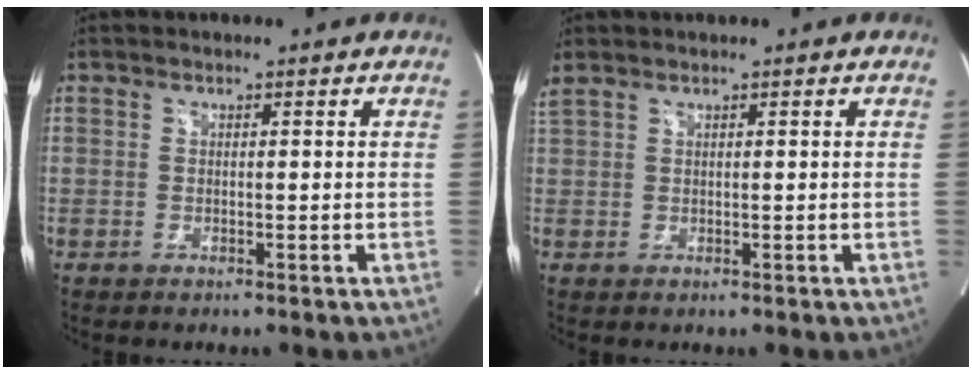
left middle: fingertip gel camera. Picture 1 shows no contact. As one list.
[{"total": 1.6, "force": [1.3, 0.3, 0.7], "torque": [-0.035, 0.024, 0.038]}]